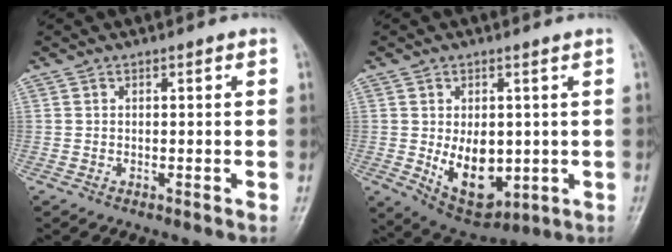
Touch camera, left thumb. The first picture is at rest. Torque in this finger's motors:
{"motor_torque": [0.82, 2.82, 1.31, 0.29, 0.11]}